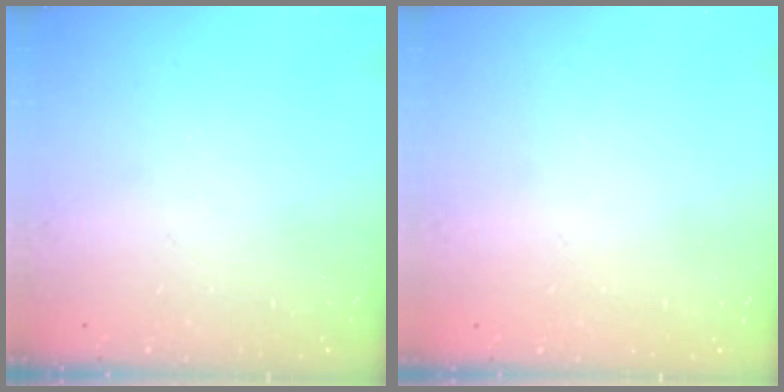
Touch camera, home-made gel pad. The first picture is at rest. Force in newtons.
{"total": 0.7, "press": 0.7, "slide": 0.1}